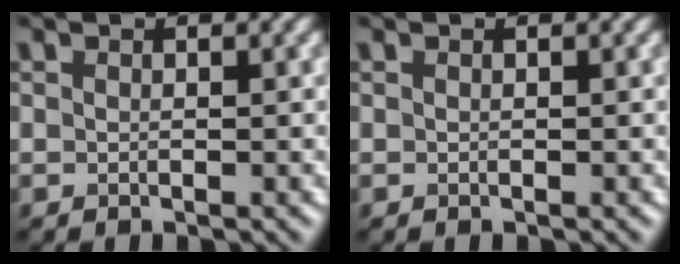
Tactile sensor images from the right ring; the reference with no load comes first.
{"total": 0.0}